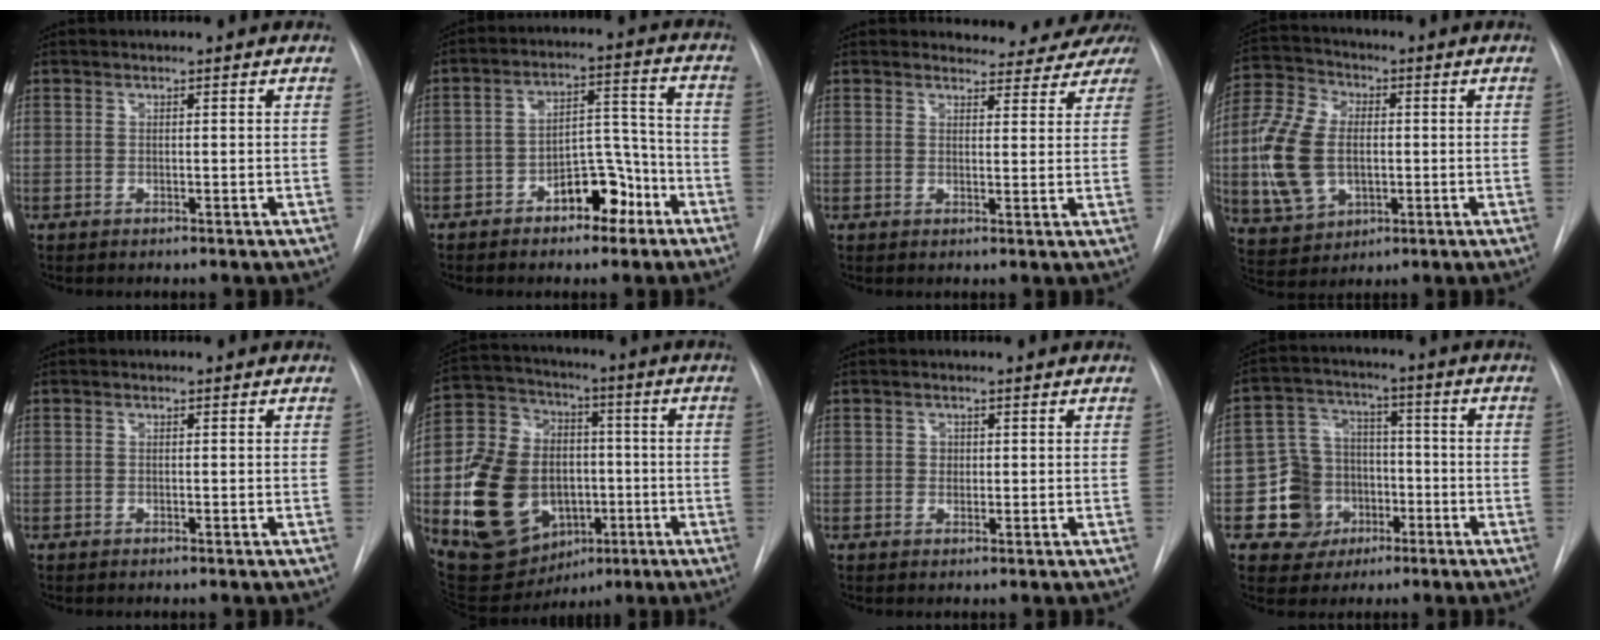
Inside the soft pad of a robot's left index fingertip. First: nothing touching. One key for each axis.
{"total": 8.5, "fx": -4.9, "fy": 4.2, "fz": 5.5, "tx": -0.080, "ty": 0.032, "tz": -0.075}
{"total": 7.8, "fx": 7.4, "fy": 2.4, "fz": 0.4, "tx": 0.020, "ty": -0.008, "tz": 0.063}
{"total": 13.5, "fx": -0.6, "fy": 9.2, "fz": 9.9, "tx": -0.237, "ty": 0.016, "tz": -0.005}
{"total": 0.0}
{"total": 20.5, "fx": -4.3, "fy": 15.2, "fz": 13.1, "tx": -0.248, "ty": 0.038, "tz": -0.046}
{"total": 1.3, "fx": 0.2, "fy": 1.2, "fz": 0.4, "tx": -0.004, "ty": 0.000, "tz": 0.002}
{"total": 9.8, "fx": -3.5, "fy": 8.9, "fz": 1.8, "tx": -0.026, "ty": 0.032, "tz": -0.048}